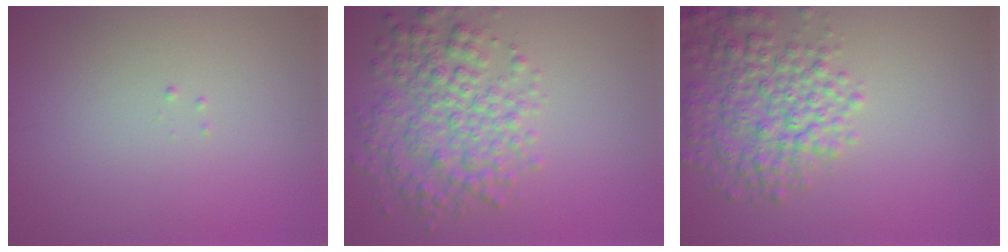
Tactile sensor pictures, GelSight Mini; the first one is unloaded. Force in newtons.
{"total": 5.8, "press": 5.8, "slide": 0.1}
{"total": 5.6, "press": 5.6, "slide": 0.3}